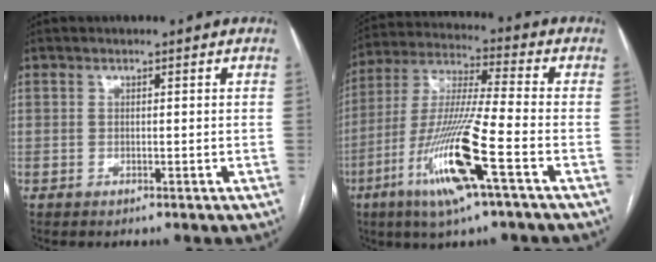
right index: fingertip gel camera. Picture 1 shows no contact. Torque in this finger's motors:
{"motor_torque": [2.14, 0.00, 0.48, 0.21]}